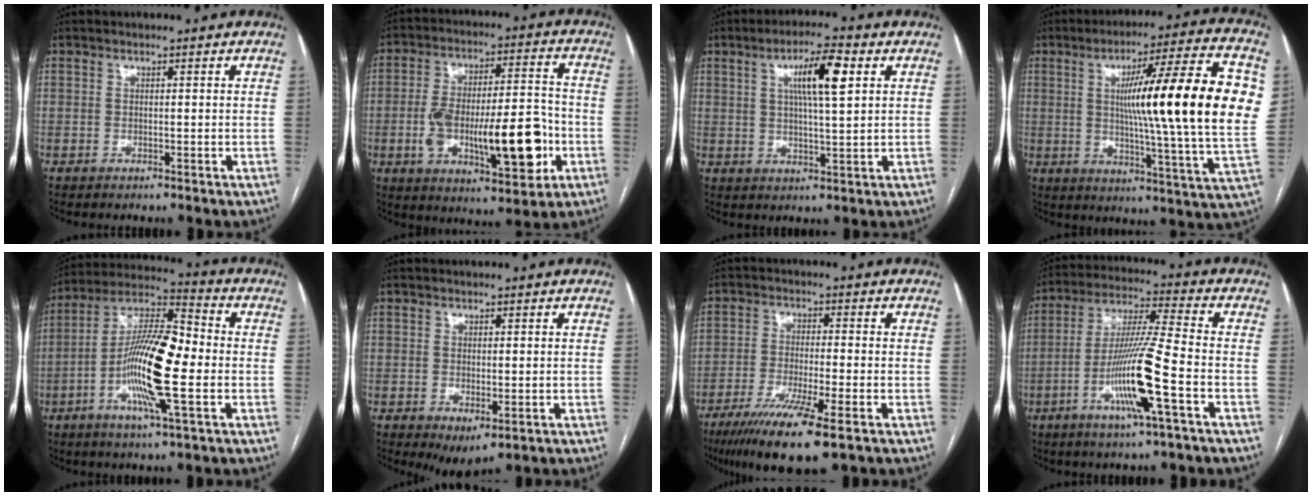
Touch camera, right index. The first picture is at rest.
{"total": 18.3, "force": [-4.6, 5.4, 16.9], "torque": [-0.278, 0.014, -0.063]}
{"total": 8.5, "force": [2.9, 1.0, 7.9], "torque": [-0.138, 0.009, 0.048]}
{"total": 24.4, "force": [4.0, -0.1, 24.1], "torque": [-0.310, 0.009, 0.046]}
{"total": 15.7, "force": [-3.1, 2.1, 15.2], "torque": [-0.290, 0.006, -0.062]}
{"total": 3.8, "force": [-1.5, 1.6, 3.1], "torque": [-0.045, -0.013, -0.009]}
{"total": 11.3, "force": [-6.7, 0.4, 9.1], "torque": [-0.158, -0.031, -0.112]}
{"total": 13.1, "force": [-4.7, -0.7, 12.2], "torque": [-0.240, -0.009, -0.094]}